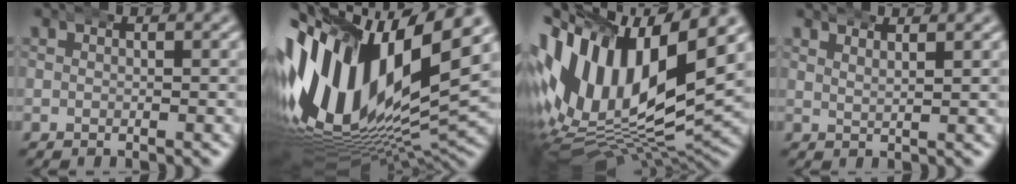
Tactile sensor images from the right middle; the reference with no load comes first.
{"total": 25.1, "force": [0.1, 16.2, 19.1], "torque": [-0.346, -0.029, 0.017]}
{"total": 22.0, "force": [0.2, 15.7, 15.4], "torque": [-0.316, -0.051, 0.016]}
{"total": 1.7, "force": [1.6, -0.7, -0.1], "torque": [0.000, -0.007, 0.035]}